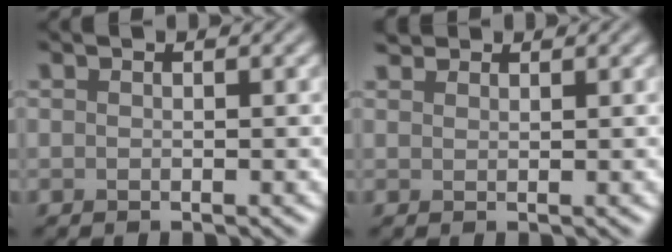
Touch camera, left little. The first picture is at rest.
{"total": 1.4, "force": [1.3, 0.4, 0.2], "torque": [-0.007, 0.003, 0.025]}